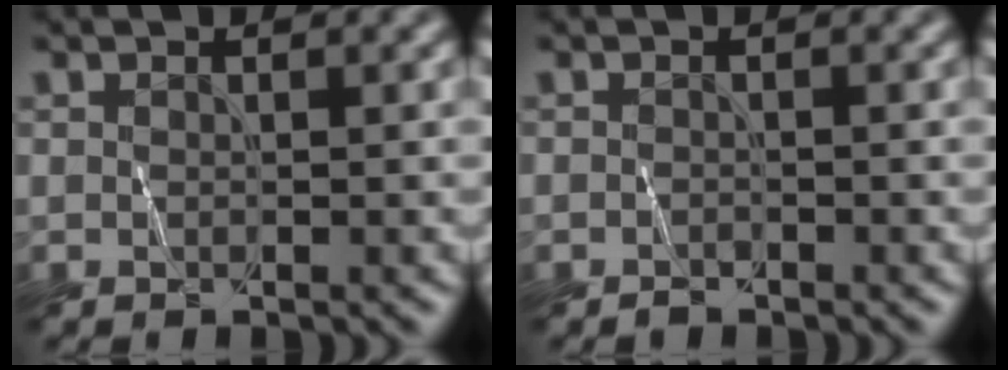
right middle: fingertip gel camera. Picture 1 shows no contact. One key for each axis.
{"total": 0.7, "fx": -0.6, "fy": 0.3, "fz": 0.1, "tx": 0.000, "ty": -0.001, "tz": -0.011}